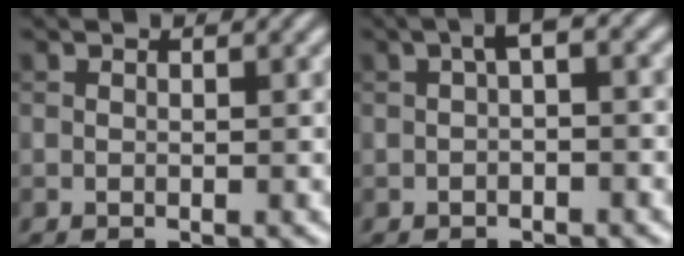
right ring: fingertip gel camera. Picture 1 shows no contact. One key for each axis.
{"total": 2.0, "fx": 0.1, "fy": 0.7, "fz": 1.8, "tx": -0.029, "ty": 0.009, "tz": -0.001}